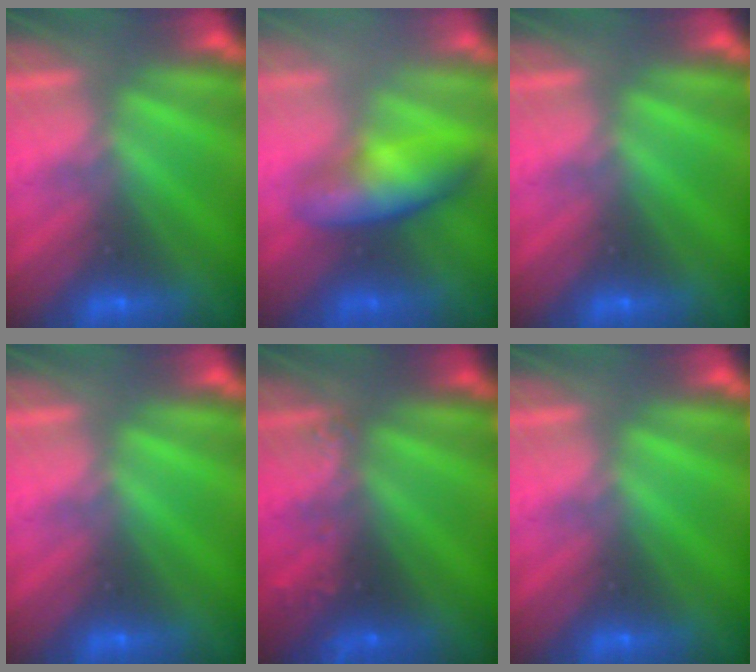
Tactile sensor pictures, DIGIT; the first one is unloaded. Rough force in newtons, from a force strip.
{"total": 4.5}
{"total": 0.0}
{"total": 0.0}
{"total": 2.4}
{"total": 0.0}